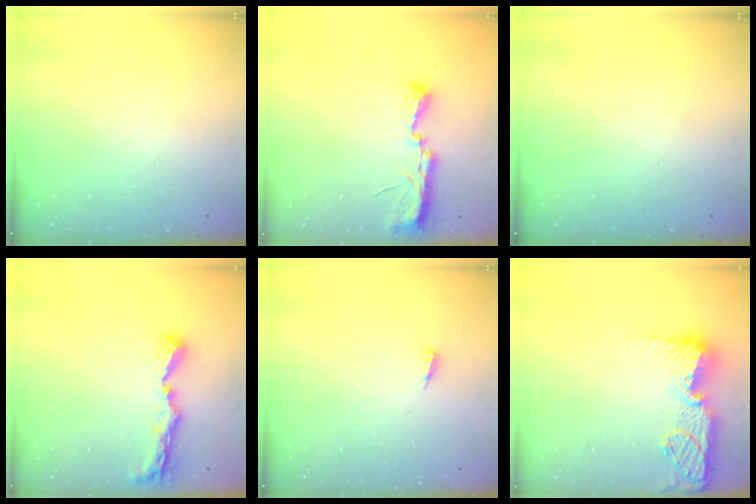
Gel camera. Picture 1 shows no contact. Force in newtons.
{"total": 7.4, "press": 7.3, "slide": 0.6}
{"total": 0.0}
{"total": 8.6, "press": 8.5, "slide": 0.8}
{"total": 4.6, "press": 4.5, "slide": 0.9}
{"total": 15.4, "press": 15.4, "slide": 1.2}